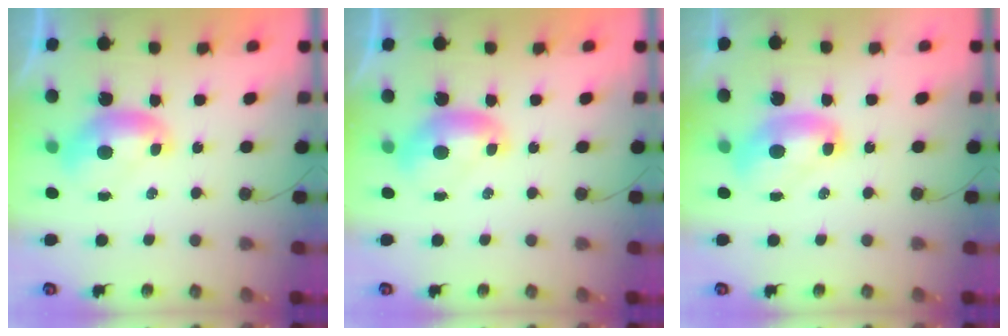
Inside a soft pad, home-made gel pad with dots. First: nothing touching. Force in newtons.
{"total": 0.0}
{"total": 2.0, "press": 2.0, "slide": 0.2}